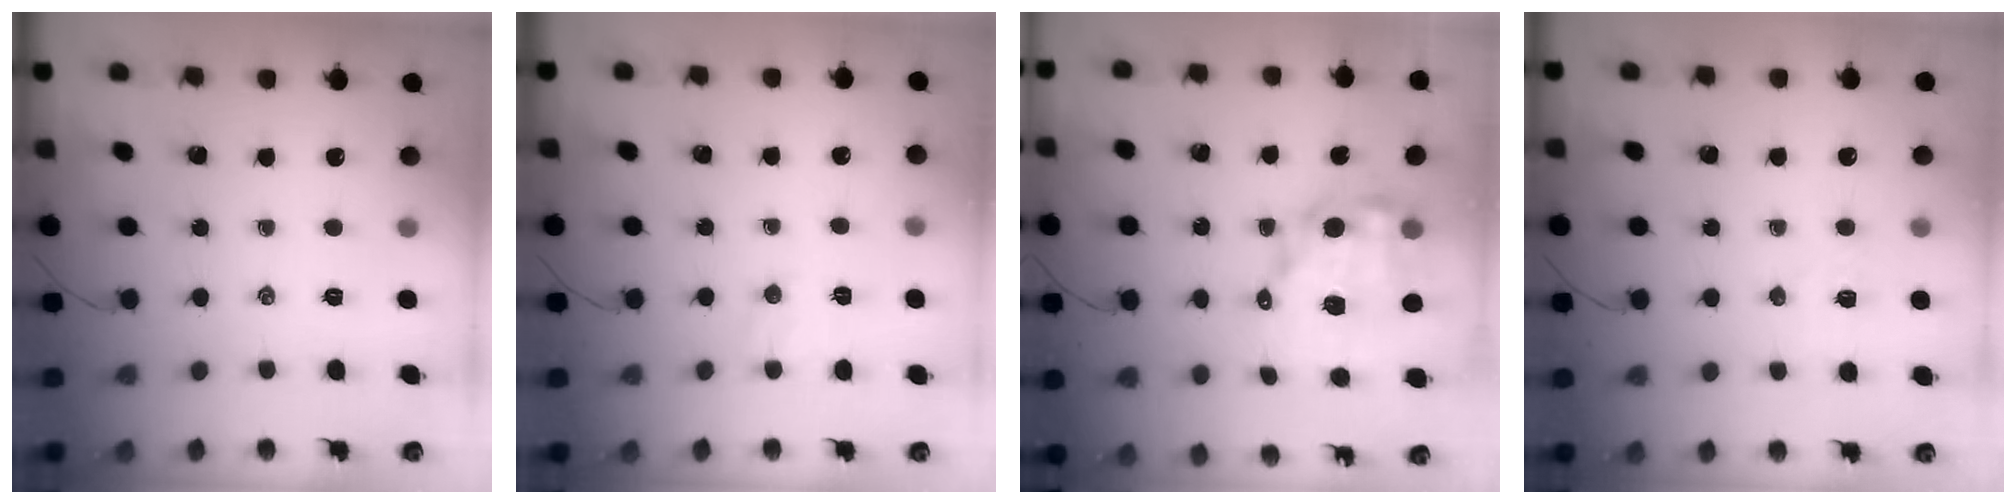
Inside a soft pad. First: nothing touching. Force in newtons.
{"total": 5.1, "press": 4.9, "slide": 1.4}
{"total": 12.1, "press": 11.7, "slide": 3.0}
{"total": 3.7, "press": 3.5, "slide": 1.1}